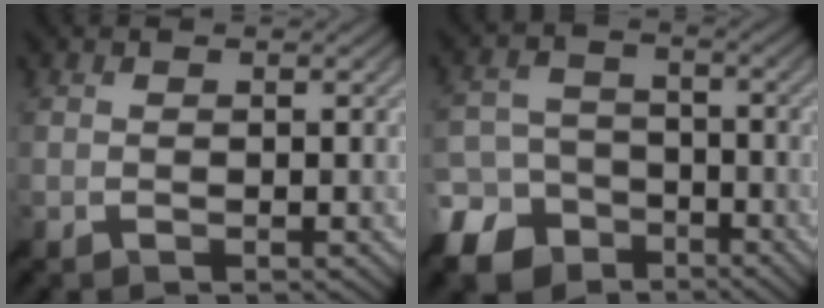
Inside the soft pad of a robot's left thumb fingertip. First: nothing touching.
{"total": 10.8, "force": [-6.8, 7.7, 3.3], "torque": [-0.092, -0.026, -0.133]}